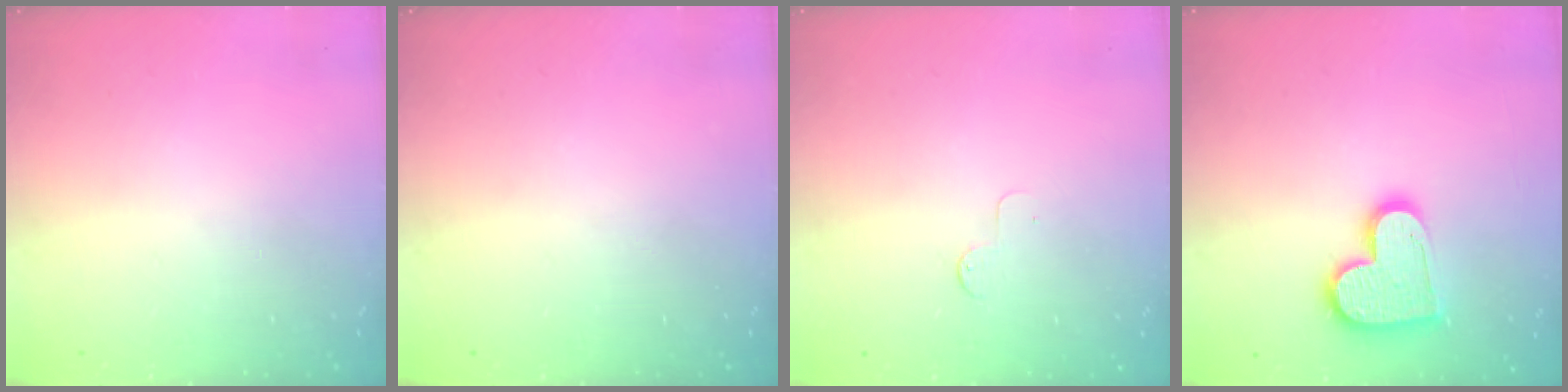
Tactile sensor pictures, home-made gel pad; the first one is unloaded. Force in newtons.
{"total": 0.0}
{"total": 2.6, "press": 2.6, "slide": 0.3}
{"total": 14.3, "press": 14.3, "slide": 1.1}